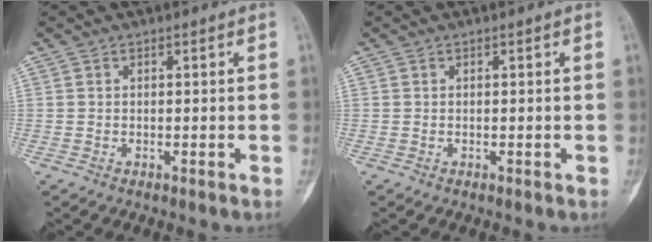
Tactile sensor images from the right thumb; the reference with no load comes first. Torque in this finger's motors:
{"motor_torque": [0.01, 0.00, 0.00, 0.00, 0.08]}